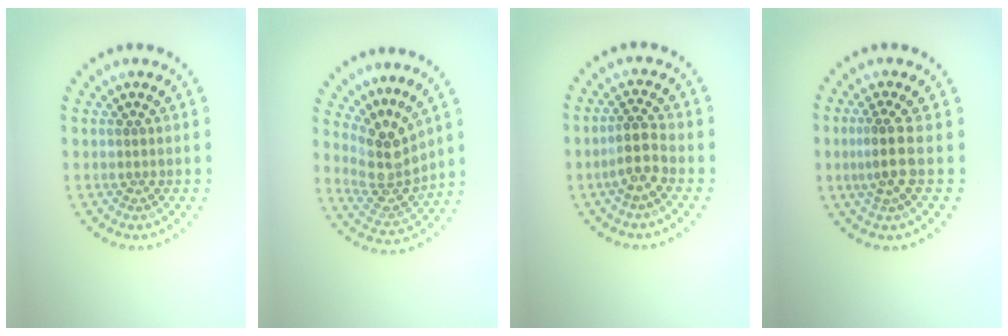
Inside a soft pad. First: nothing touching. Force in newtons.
{"total": 4.0, "press": 2.9, "slide": 2.8}
{"total": 2.7, "press": 2.1, "slide": 1.6}
{"total": 2.4, "press": 2.0, "slide": 1.5}